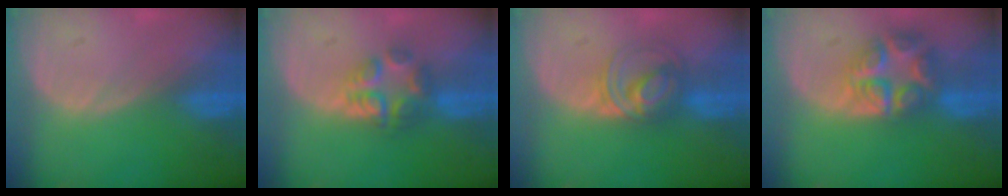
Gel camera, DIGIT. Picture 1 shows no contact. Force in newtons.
{"total": 6.0, "press": 5.3, "slide": 2.8}
{"total": 5.6, "press": 5.6, "slide": 0.5}
{"total": 8.2, "press": 7.2, "slide": 3.9}